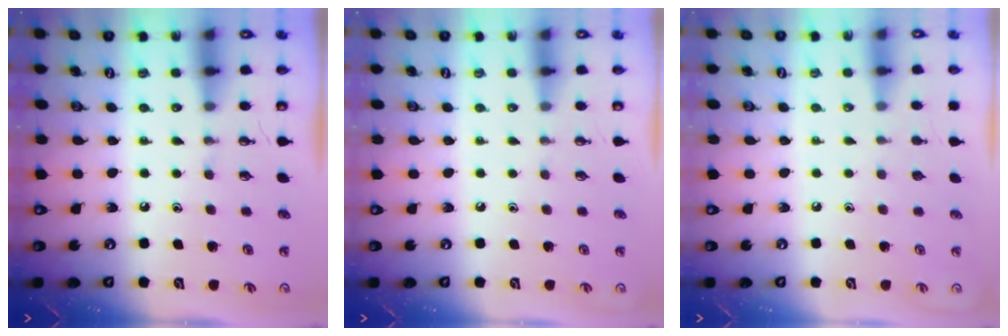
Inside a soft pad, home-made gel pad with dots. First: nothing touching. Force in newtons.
{"total": 0.0}
{"total": 0.0}